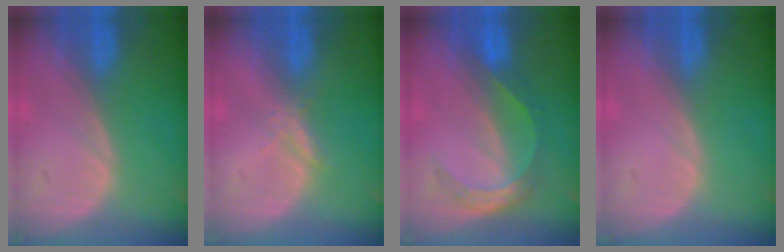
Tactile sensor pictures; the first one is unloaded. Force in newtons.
{"total": 1.7, "press": 1.7, "slide": 0.1}
{"total": 5.5, "press": 4.7, "slide": 2.8}
{"total": 0.0}